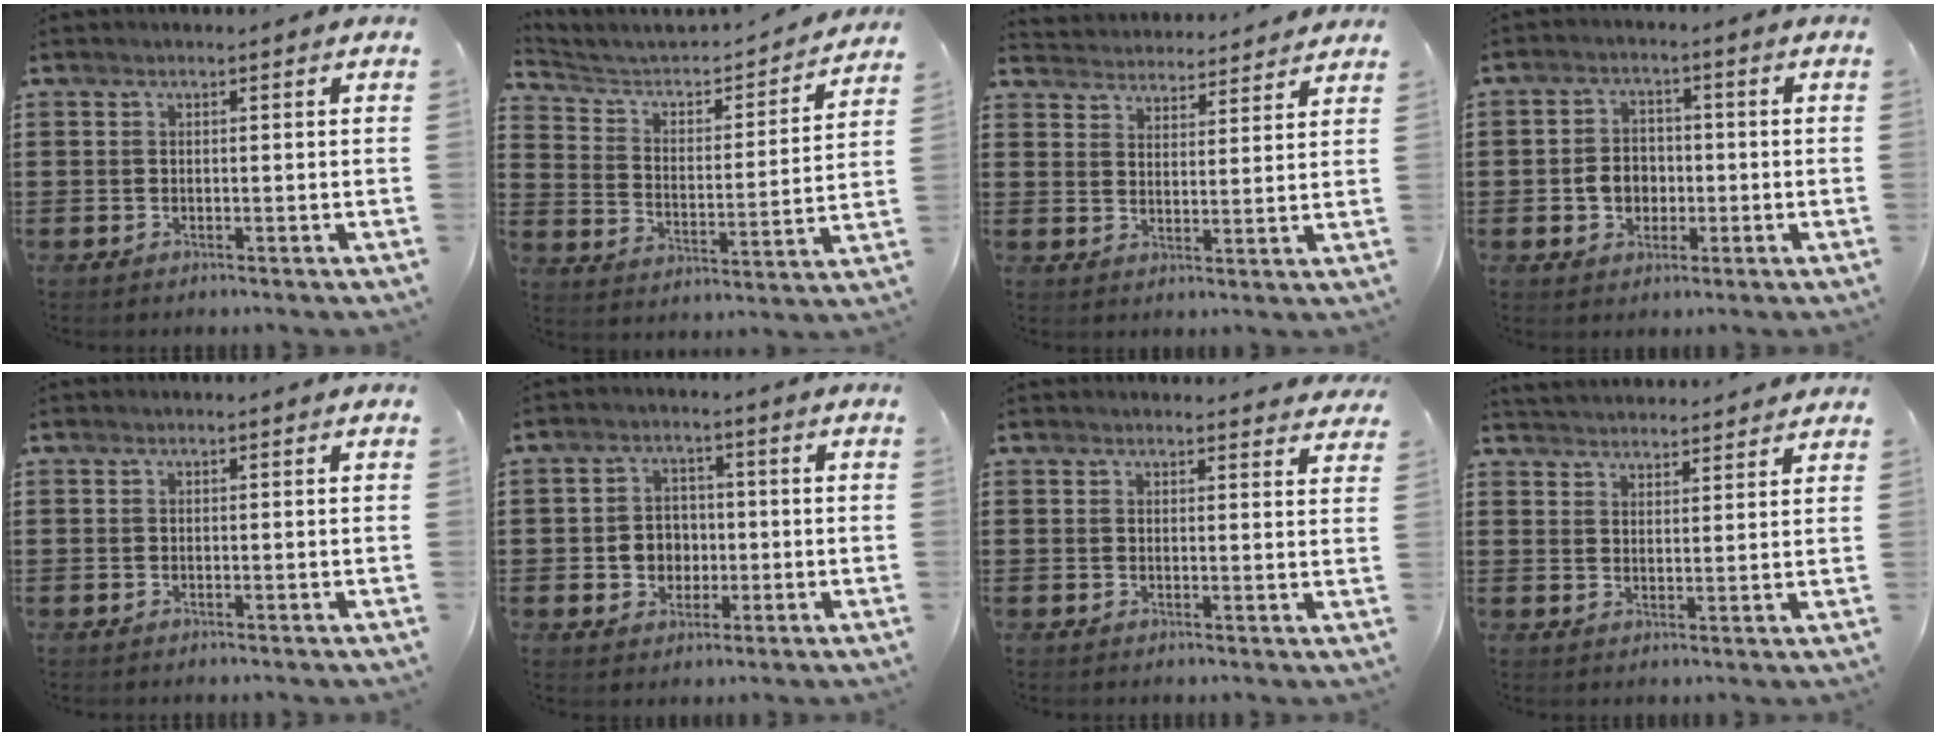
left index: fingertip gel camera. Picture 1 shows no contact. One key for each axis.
{"total": 3.6, "fx": 3.1, "fy": 1.6, "fz": 1.0, "tx": -0.045, "ty": -0.029, "tz": 0.040}
{"total": 4.0, "fx": 3.9, "fy": 0.0, "fz": -0.6, "tx": -0.006, "ty": -0.025, "tz": 0.069}
{"total": 4.6, "fx": -0.7, "fy": 3.8, "fz": 2.6, "tx": -0.050, "ty": 0.005, "tz": -0.018}
{"total": 0.0}
{"total": 4.5, "fx": -0.5, "fy": 4.1, "fz": 1.7, "tx": -0.038, "ty": 0.007, "tz": -0.013}
{"total": 2.0, "fx": 2.0, "fy": 0.2, "fz": 0.1, "tx": 0.001, "ty": -0.005, "tz": 0.037}
{"total": 3.3, "fx": 3.3, "fy": 0.1, "fz": -0.3, "tx": -0.006, "ty": -0.011, "tz": 0.061}